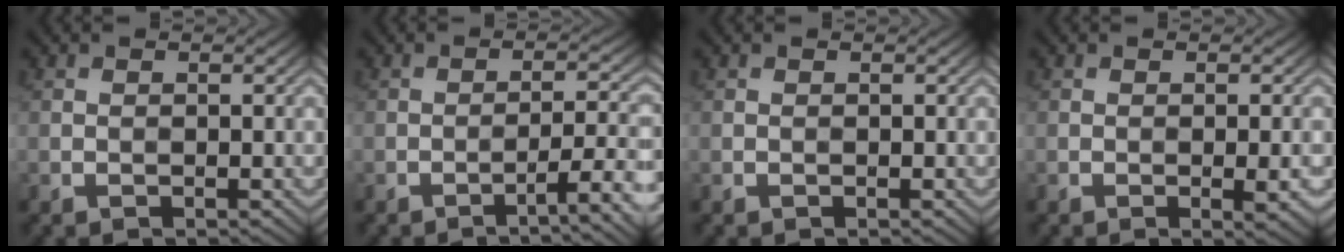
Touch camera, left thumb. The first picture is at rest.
{"total": 3.7, "force": [-2.0, 0.5, 3.1], "torque": [-0.051, 0.012, -0.038]}
{"total": 0.0}
{"total": 2.4, "force": [-0.6, 0.4, 2.3], "torque": [-0.037, -0.001, -0.008]}